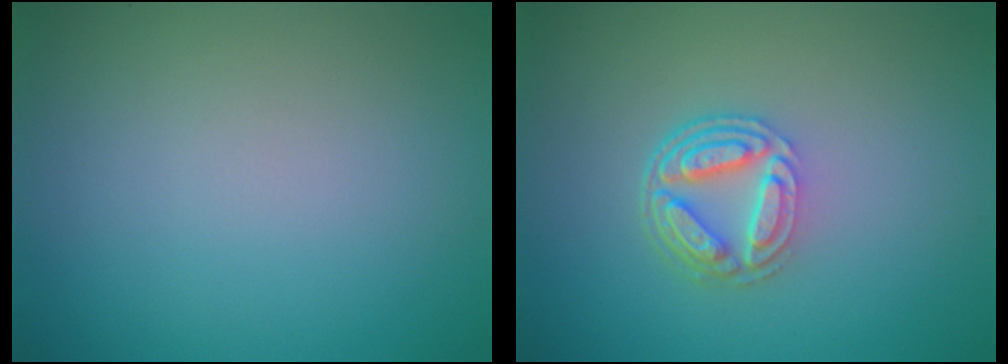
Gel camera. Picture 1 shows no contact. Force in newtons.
{"total": 4.5, "press": 3.3, "slide": 3.0}